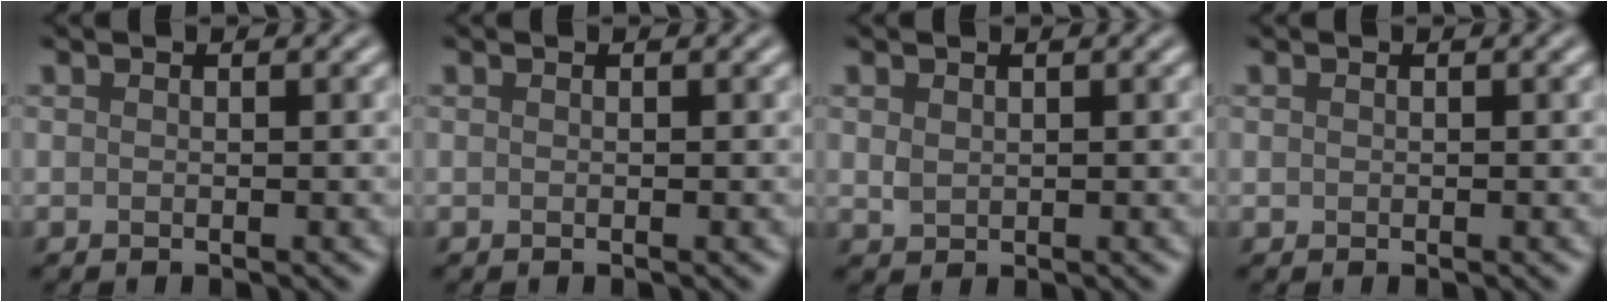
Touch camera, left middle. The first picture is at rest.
{"total": 0.0}
{"total": 0.8, "force": [0.4, 0.6, 0.3], "torque": [-0.011, -0.001, 0.018]}
{"total": 0.0}